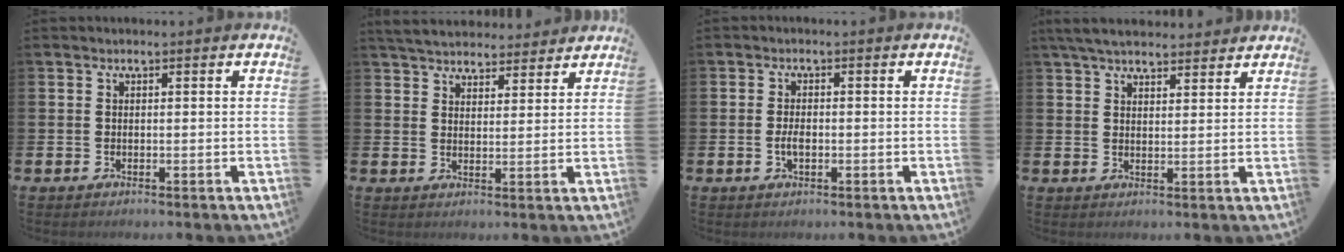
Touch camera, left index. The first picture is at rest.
{"total": 5.0, "force": [4.8, 1.1, 0.3], "torque": [-0.023, -0.024, 0.088]}
{"total": 2.1, "force": [-0.4, 1.0, 1.8], "torque": [-0.030, -0.002, -0.008]}
{"total": 4.9, "force": [4.6, 1.2, 1.3], "torque": [-0.038, -0.012, 0.086]}